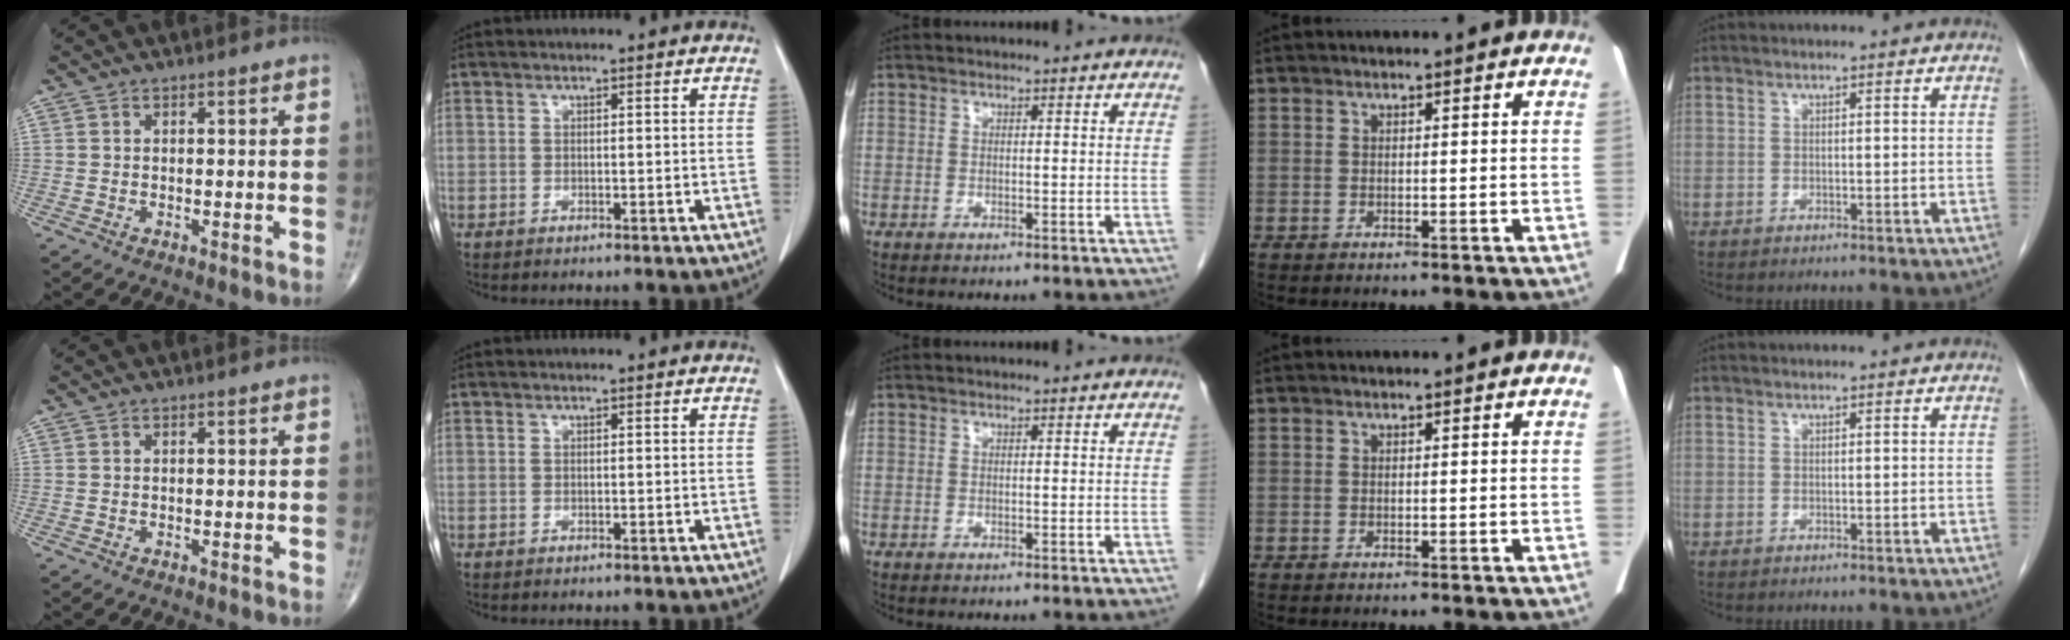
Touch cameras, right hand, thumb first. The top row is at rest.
{}